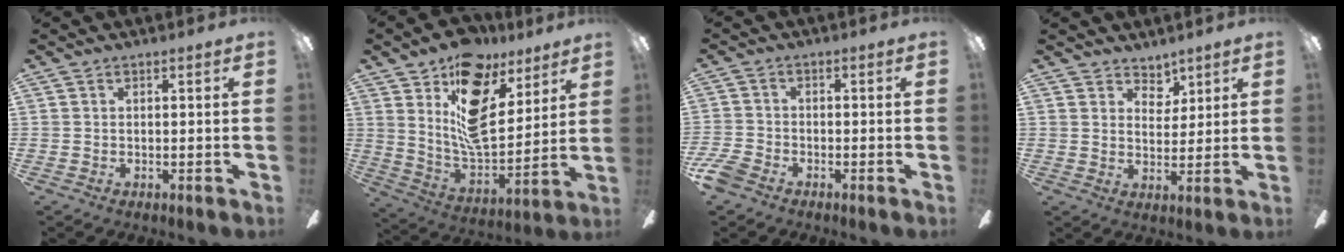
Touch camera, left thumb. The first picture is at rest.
{"total": 18.9, "force": [10.4, 10.4, 12.0], "torque": [-0.200, -0.061, 0.185]}
{"total": 4.7, "force": [-3.2, 2.6, 2.3], "torque": [-0.056, 0.011, -0.064]}
{"total": 5.0, "force": [3.8, 3.1, 0.6], "torque": [-0.012, -0.015, 0.070]}